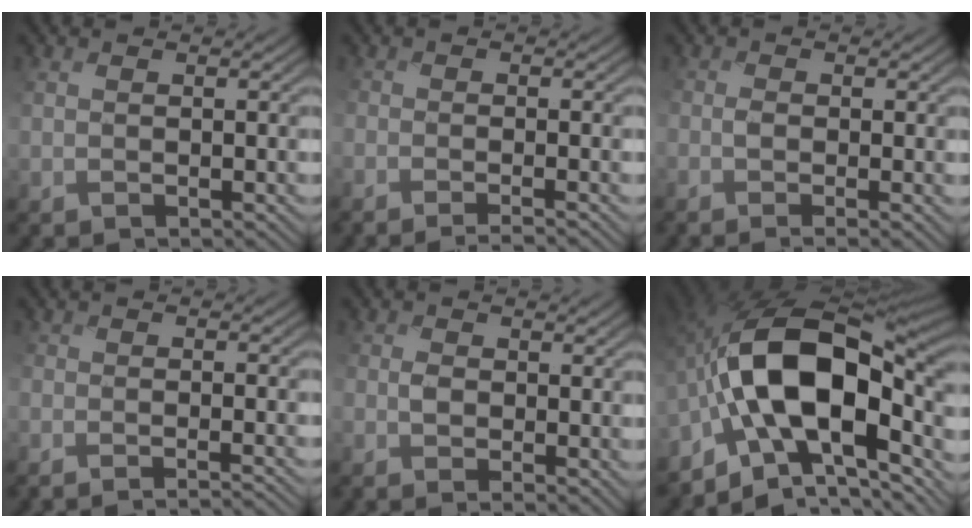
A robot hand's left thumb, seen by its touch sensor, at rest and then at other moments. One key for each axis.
{"total": 3.5, "fx": -2.5, "fy": 0.9, "fz": 2.3, "tx": -0.028, "ty": -0.006, "tz": -0.032}
{"total": 2.3, "fx": -0.5, "fy": 0.6, "fz": 2.2, "tx": -0.045, "ty": 0.001, "tz": -0.015}
{"total": 4.1, "fx": -3.2, "fy": 0.8, "fz": 2.4, "tx": -0.031, "ty": -0.002, "tz": -0.038}
{"total": 3.0, "fx": -0.1, "fy": 1.7, "fz": 2.5, "tx": -0.049, "ty": 0.000, "tz": -0.004}
{"total": 18.8, "fx": -1.5, "fy": 11.1, "fz": 15.1, "tx": -0.297, "ty": -0.006, "tz": -0.022}